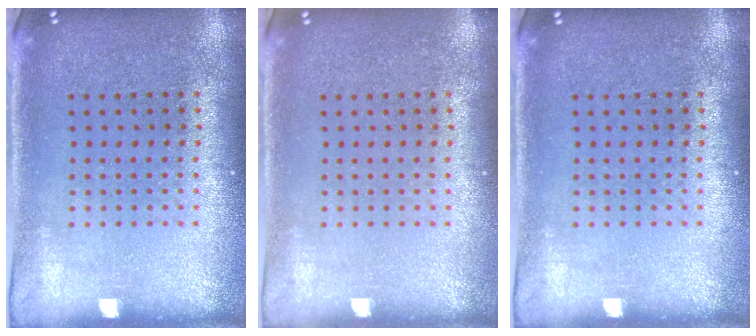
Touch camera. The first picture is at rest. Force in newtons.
{"total": 0.0}
{"total": 0.0}